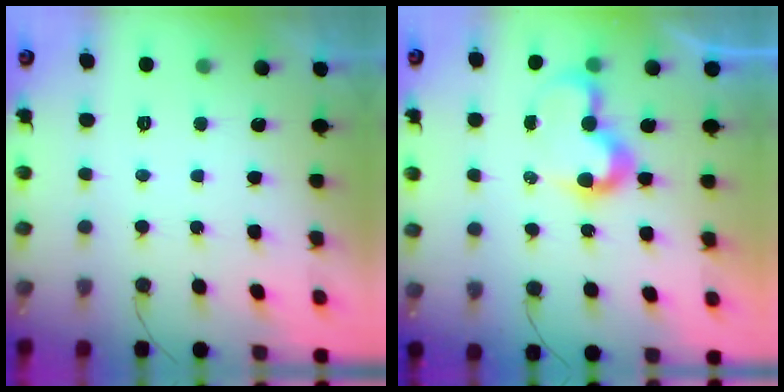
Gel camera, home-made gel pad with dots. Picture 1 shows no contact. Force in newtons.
{"total": 8.1, "press": 8.1, "slide": 0.1}